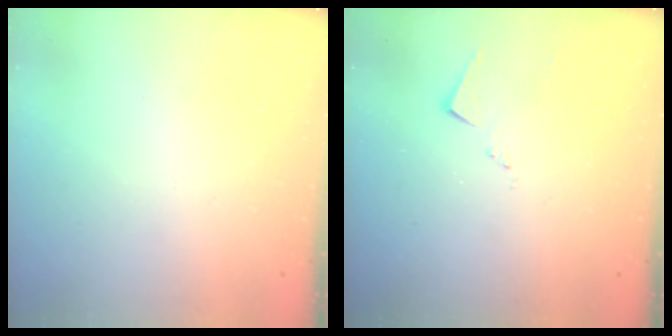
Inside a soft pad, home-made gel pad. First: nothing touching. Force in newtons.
{"total": 6.2, "press": 6.1, "slide": 0.6}